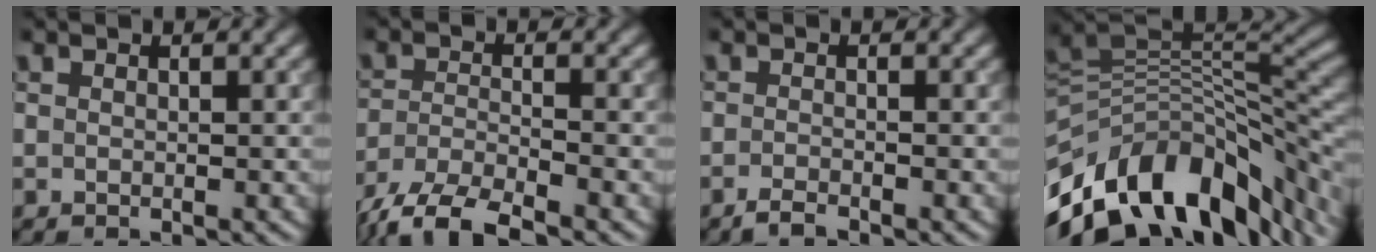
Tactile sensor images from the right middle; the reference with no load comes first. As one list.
[{"total": 6.3, "force": [-5.1, 1.5, 3.4], "torque": [-0.065, -0.014, -0.099]}, {"total": 1.4, "force": [-1.1, 0.3, 0.8], "torque": [-0.013, 0.000, -0.026]}, {"total": 13.9, "force": [-6.7, 6.9, 10.0], "torque": [-0.179, 0.014, -0.118]}]